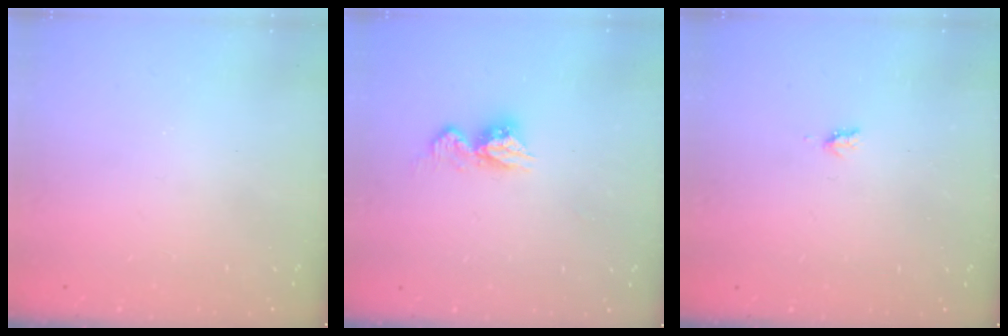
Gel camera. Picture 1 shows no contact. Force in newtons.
{"total": 8.6, "press": 8.5, "slide": 0.7}
{"total": 2.4, "press": 2.4, "slide": 0.4}